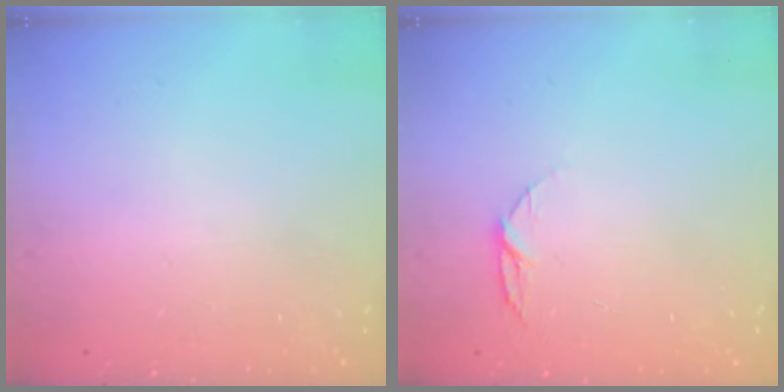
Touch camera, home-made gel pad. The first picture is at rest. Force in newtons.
{"total": 4.8, "press": 4.8, "slide": 0.6}